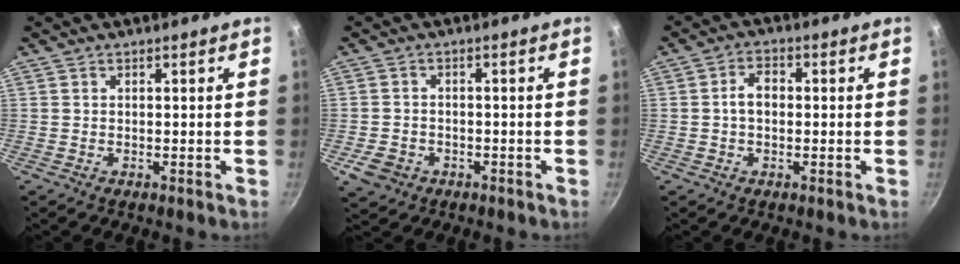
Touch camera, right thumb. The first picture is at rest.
{"total": 4.9, "force": [-2.1, 3.9, 2.1], "torque": [-0.041, 0.019, -0.030]}
{"total": 4.0, "force": [-0.1, 2.8, 2.9], "torque": [-0.042, 0.015, -0.008]}